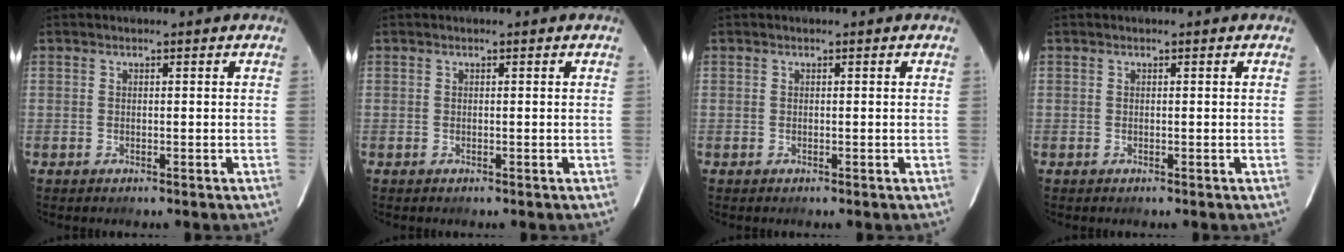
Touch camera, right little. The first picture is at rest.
{"total": 0.0}
{"total": 0.0}
{"total": 0.0}